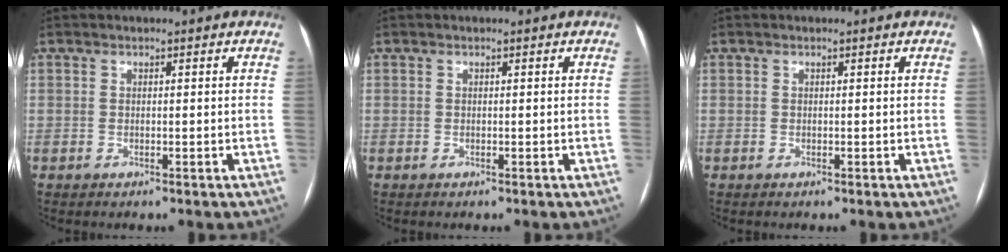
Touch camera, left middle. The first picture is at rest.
{"total": 0.0}
{"total": 0.0}